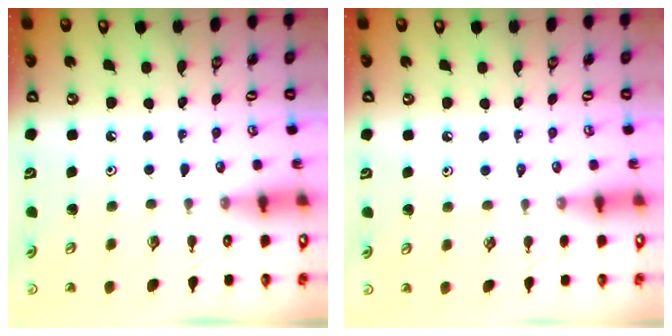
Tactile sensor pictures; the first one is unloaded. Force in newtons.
{"total": 2.1, "press": 2.1, "slide": 0.4}